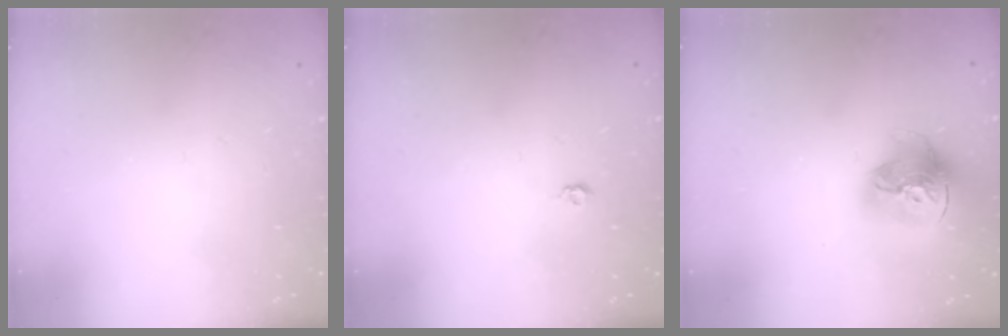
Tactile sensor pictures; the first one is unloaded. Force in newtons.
{"total": 3.5, "press": 3.5, "slide": 0.4}
{"total": 17.9, "press": 17.9, "slide": 1.6}